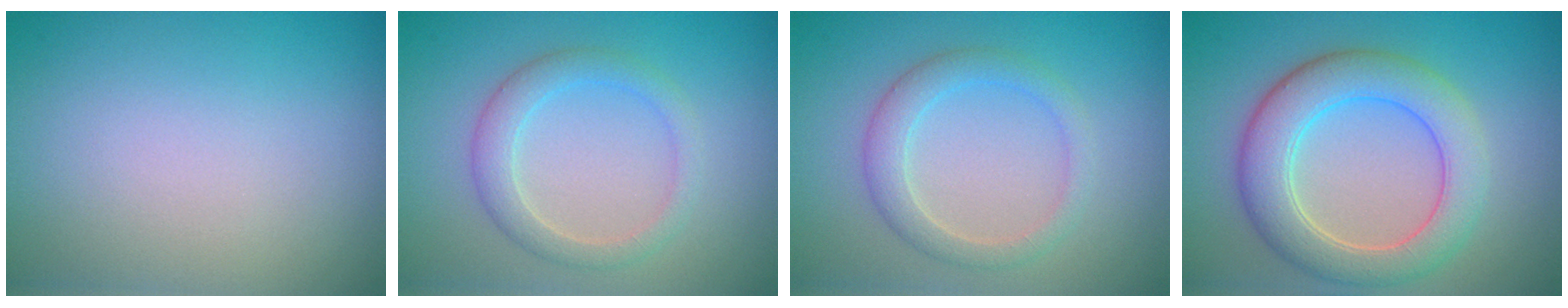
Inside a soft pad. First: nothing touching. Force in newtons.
{"total": 2.7, "press": 2.7, "slide": 0.1}
{"total": 2.7, "press": 2.7, "slide": 0.1}
{"total": 6.2, "press": 6.2, "slide": 0.7}